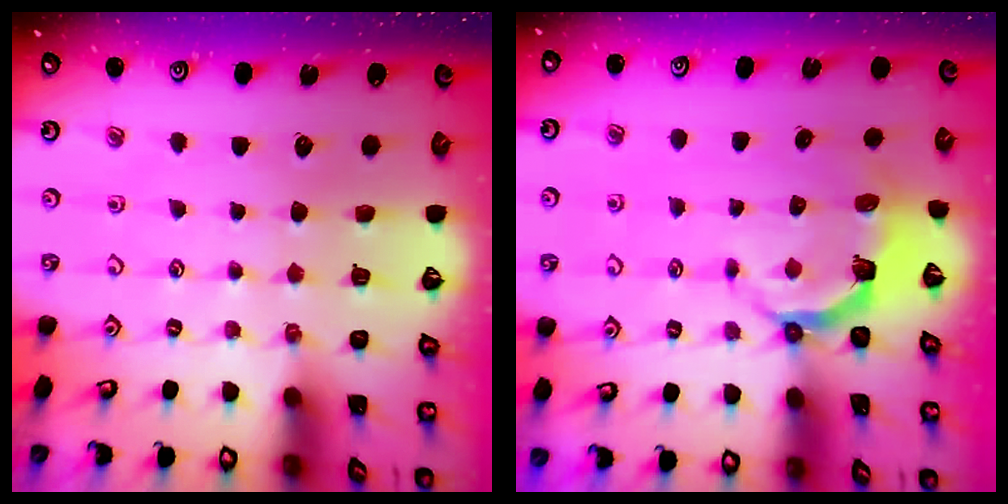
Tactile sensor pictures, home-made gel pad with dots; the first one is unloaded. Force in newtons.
{"total": 4.3, "press": 2.8, "slide": 3.3}